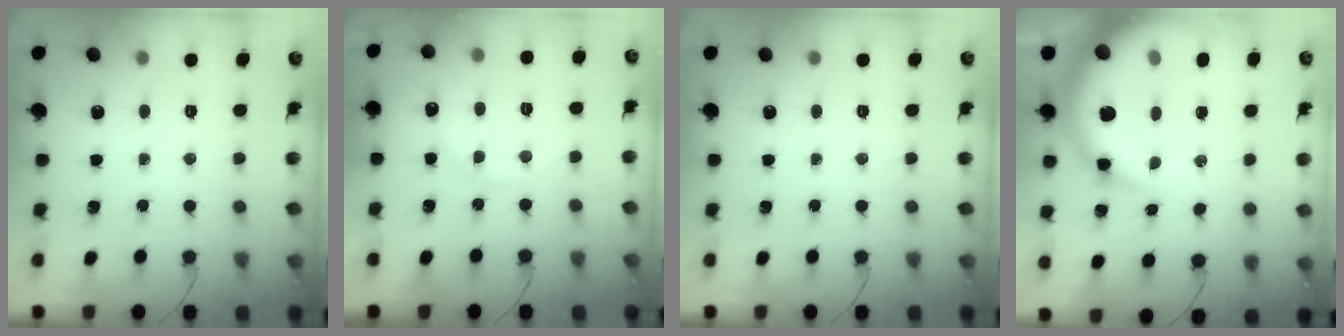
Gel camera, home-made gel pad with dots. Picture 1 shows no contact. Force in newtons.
{"total": 8.4, "press": 8.3, "slide": 1.6}
{"total": 0.0}
{"total": 16.0, "press": 15.5, "slide": 4.2}